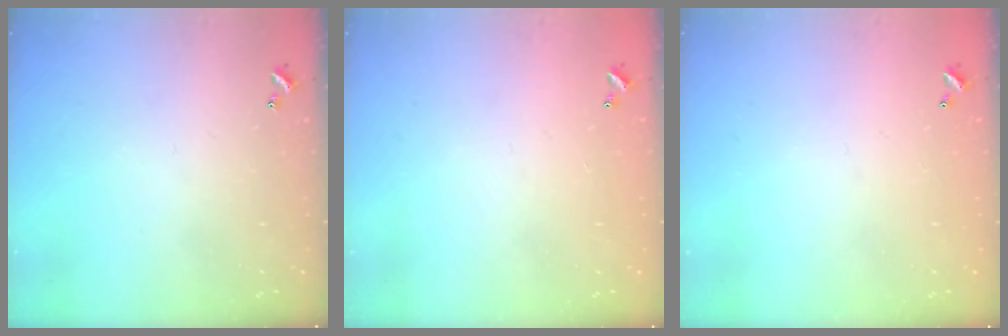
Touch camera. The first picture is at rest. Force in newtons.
{"total": 2.9, "press": 2.9, "slide": 0.1}
{"total": 2.8, "press": 2.8, "slide": 0.1}